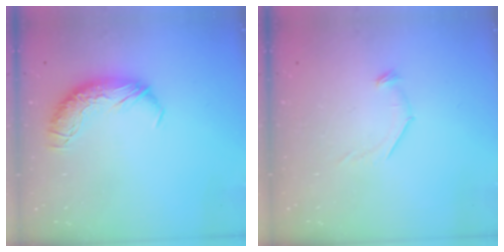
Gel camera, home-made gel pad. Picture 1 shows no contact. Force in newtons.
{"total": 7.6, "press": 7.5, "slide": 0.8}